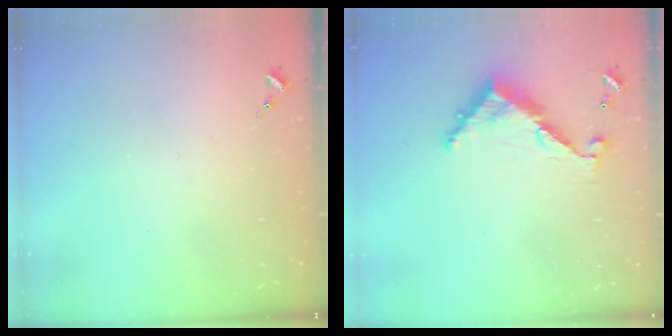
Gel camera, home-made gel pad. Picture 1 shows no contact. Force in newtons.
{"total": 9.0, "press": 9.0, "slide": 0.7}